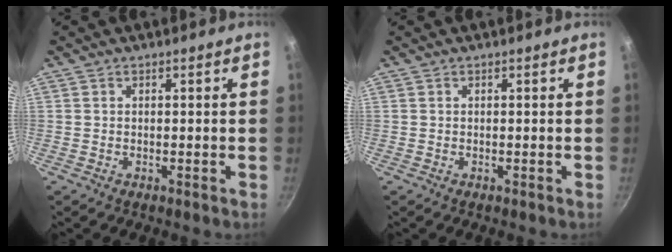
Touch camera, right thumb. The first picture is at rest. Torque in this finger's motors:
{"motor_torque": [0.00, 0.00, 0.02, 0.02, 0.00]}